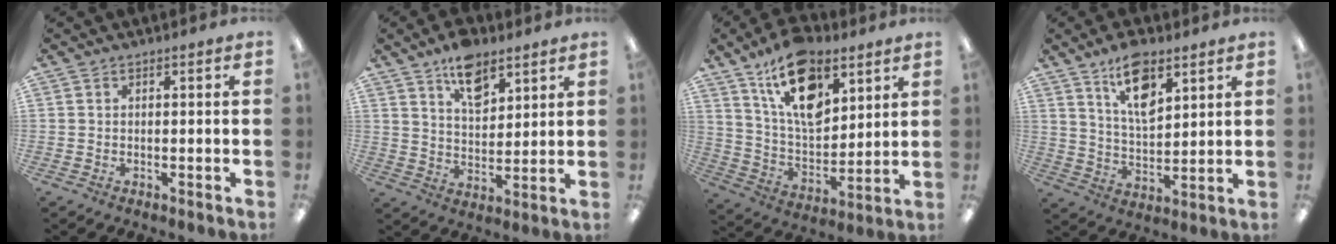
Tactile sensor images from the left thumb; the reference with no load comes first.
{"total": 10.2, "force": [7.0, 5.5, 5.1], "torque": [-0.071, -0.032, 0.122]}
{"total": 18.3, "force": [10.6, 9.5, 11.4], "torque": [-0.193, -0.041, 0.189]}
{"total": 11.9, "force": [7.3, 5.6, 7.5], "torque": [-0.123, -0.028, 0.128]}